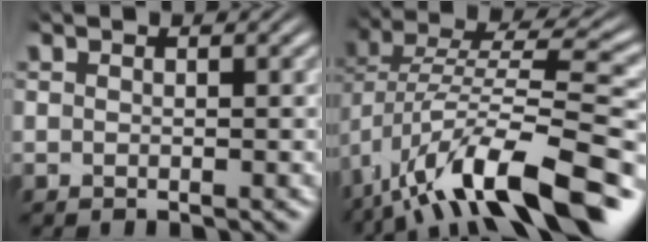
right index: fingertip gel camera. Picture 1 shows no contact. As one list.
[{"total": 9.5, "force": [-2.0, 4.5, 8.0], "torque": [-0.138, -0.012, -0.020]}]